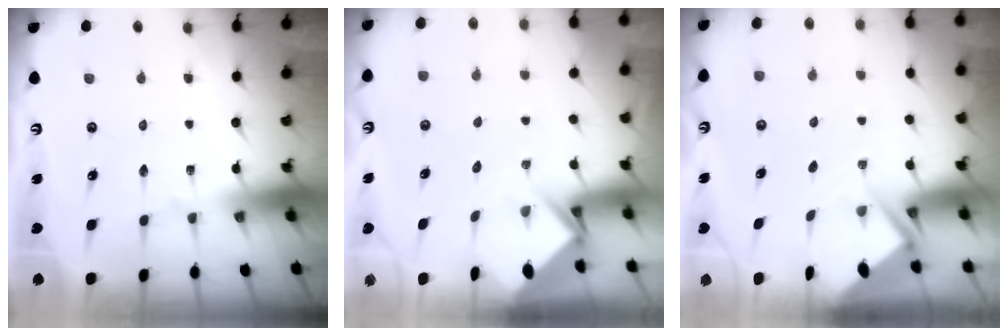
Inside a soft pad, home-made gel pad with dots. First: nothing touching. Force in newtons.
{"total": 3.9, "press": 3.9, "slide": 0.1}
{"total": 2.9, "press": 2.8, "slide": 0.4}